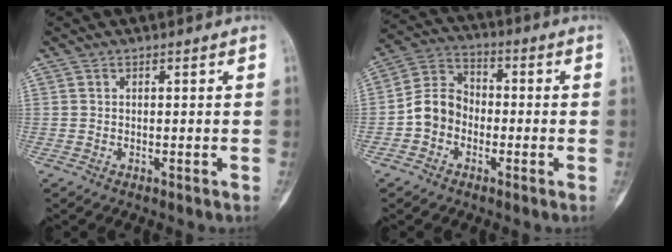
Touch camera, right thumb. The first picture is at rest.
{"total": 8.2, "force": [-2.2, 6.8, 4.0], "torque": [-0.058, 0.036, -0.055]}